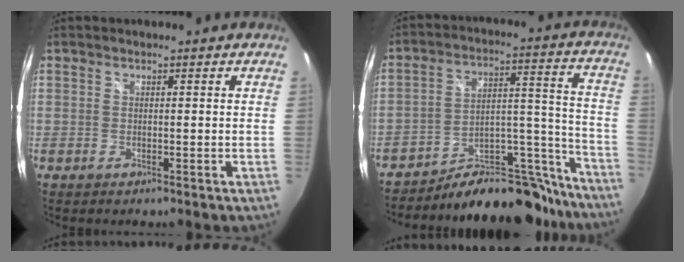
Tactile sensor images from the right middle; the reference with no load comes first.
{"total": 20.2, "force": [-18.2, 6.9, 5.5], "torque": [-0.053, 0.068, -0.254]}